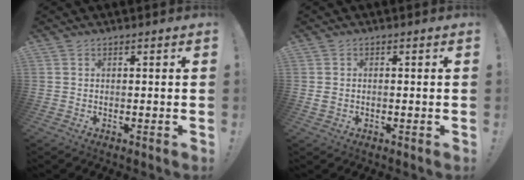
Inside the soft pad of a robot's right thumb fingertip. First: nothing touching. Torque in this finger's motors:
{"motor_torque": [0.27, -0.42, 0.25, 0.02, 0.00]}